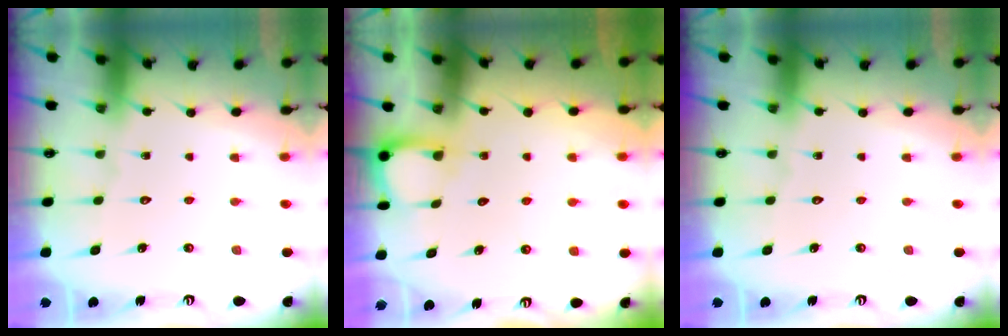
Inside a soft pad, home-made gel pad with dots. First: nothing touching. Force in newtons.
{"total": 3.8, "press": 3.7, "slide": 0.4}
{"total": 0.0}